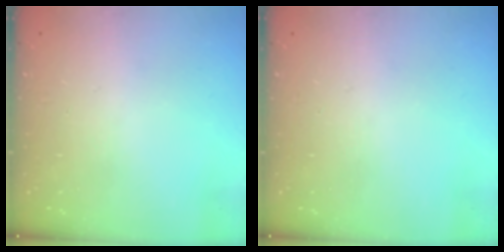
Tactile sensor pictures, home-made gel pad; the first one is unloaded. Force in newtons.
{"total": 0.0}